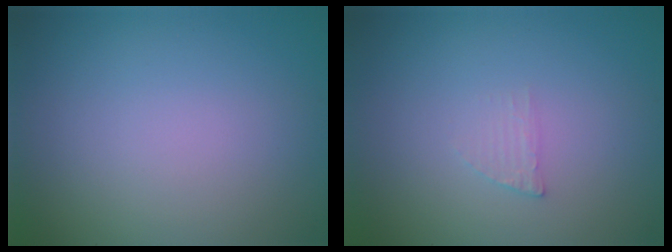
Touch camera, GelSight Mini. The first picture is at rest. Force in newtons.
{"total": 1.0, "press": 1.0, "slide": 0.2}